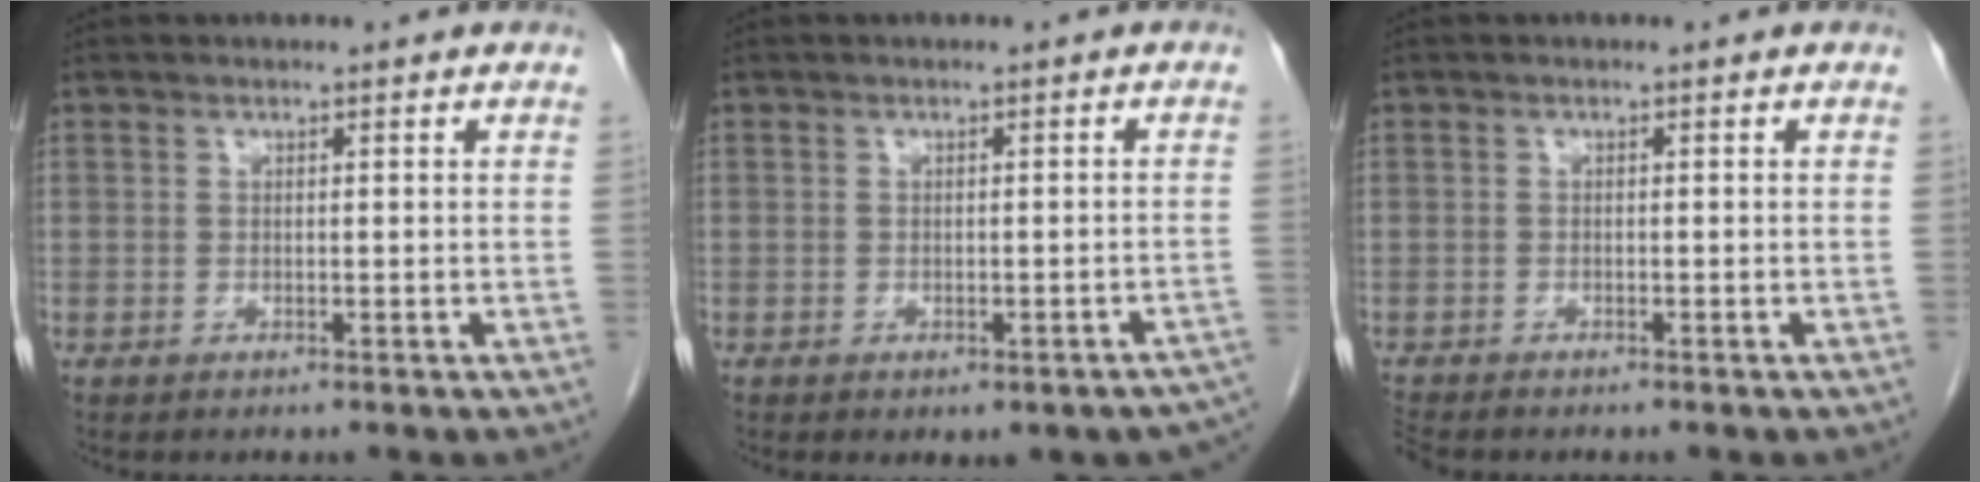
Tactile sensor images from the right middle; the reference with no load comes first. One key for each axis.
{"total": 7.1, "fx": -5.5, "fy": 2.6, "fz": 3.6, "tx": -0.032, "ty": 0.009, "tz": -0.057}
{"total": 2.1, "fx": -2.0, "fy": 0.3, "fz": 0.6, "tx": -0.015, "ty": -0.007, "tz": -0.033}